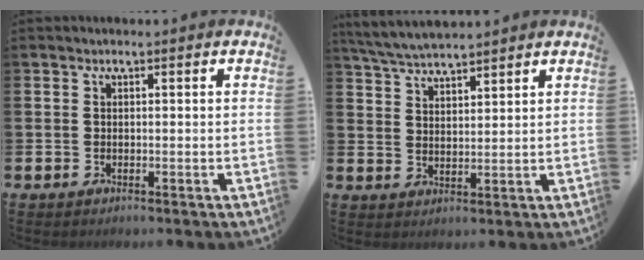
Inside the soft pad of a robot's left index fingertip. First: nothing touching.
{"total": 4.9, "force": [4.9, 0.2, 0.8], "torque": [-0.038, -0.019, 0.090]}